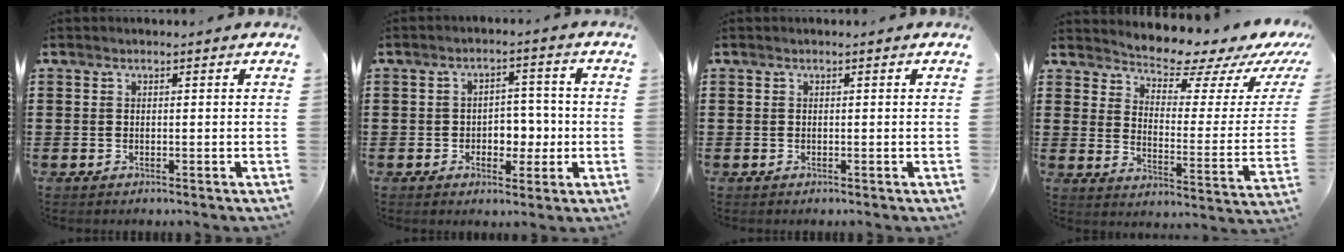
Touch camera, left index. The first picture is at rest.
{"total": 4.6, "force": [-1.0, 3.6, 2.7], "torque": [-0.044, 0.002, -0.027]}
{"total": 0.0}
{"total": 6.4, "force": [5.9, 1.1, 2.0], "torque": [-0.048, -0.050, 0.096]}